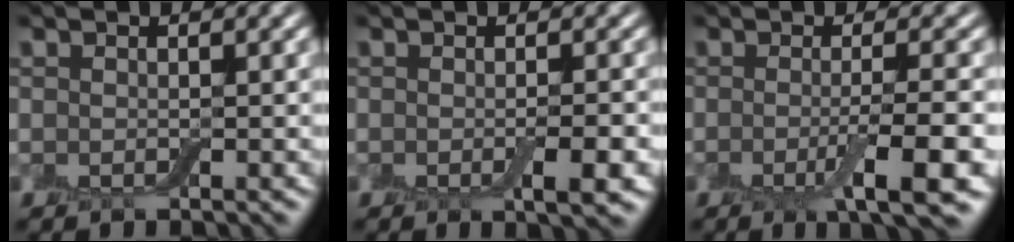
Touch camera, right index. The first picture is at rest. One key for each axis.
{"total": 2.5, "fx": -0.7, "fy": 0.5, "fz": 2.3, "tx": -0.035, "ty": -0.004, "tz": -0.010}
{"total": 5.1, "fx": -1.5, "fy": 0.9, "fz": 4.8, "tx": -0.075, "ty": -0.008, "tz": -0.027}